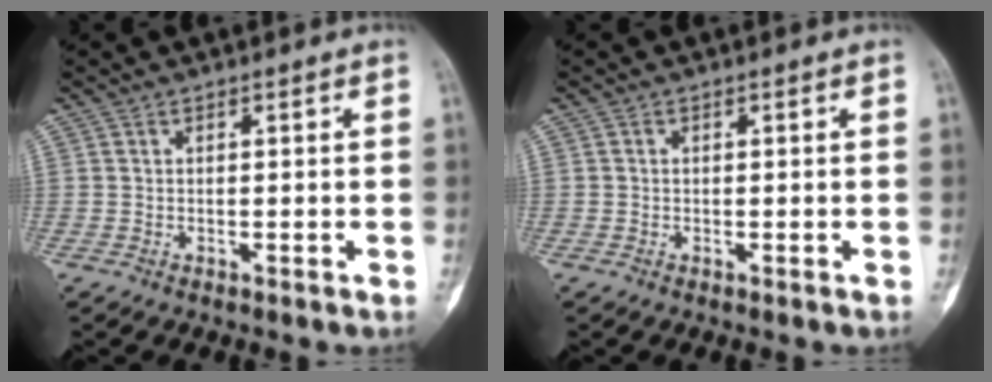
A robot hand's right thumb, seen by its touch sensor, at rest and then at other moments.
{"total": 0.0}